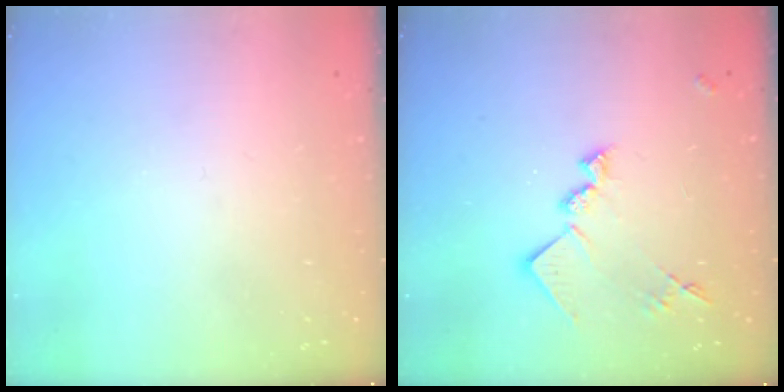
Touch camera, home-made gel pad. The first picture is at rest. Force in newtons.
{"total": 13.5, "press": 13.5, "slide": 0.6}